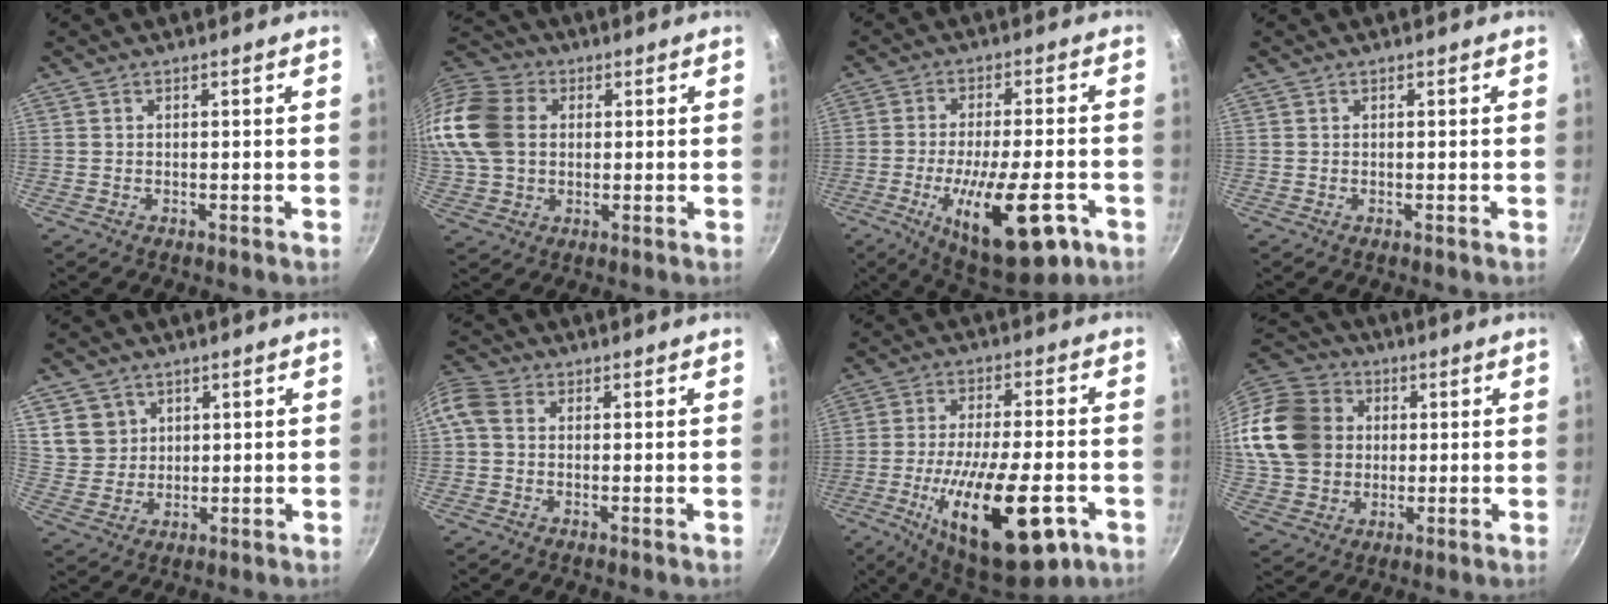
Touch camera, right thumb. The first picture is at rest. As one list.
[{"total": 21.2, "force": [3.1, 16.6, 12.7], "torque": [-0.296, 0.035, 0.048]}, {"total": 18.5, "force": [-7.4, 6.2, 15.8], "torque": [-0.234, 0.009, -0.107]}, {"total": 0.0}, {"total": 6.4, "force": [2.7, 5.6, 1.3], "torque": [0.004, -0.003, 0.059]}, {"total": 8.0, "force": [0.9, 6.3, 4.9], "torque": [-0.116, 0.027, 0.001]}, {"total": 22.7, "force": [-8.7, 8.0, 19.3], "torque": [-0.297, 0.012, -0.132]}, {"total": 21.1, "force": [3.0, 17.8, 10.8], "torque": [-0.219, 0.032, 0.060]}]